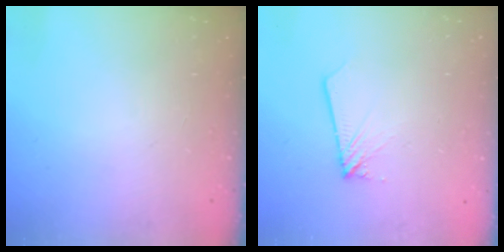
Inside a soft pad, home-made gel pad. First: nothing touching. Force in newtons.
{"total": 1.9, "press": 1.9, "slide": 0.1}